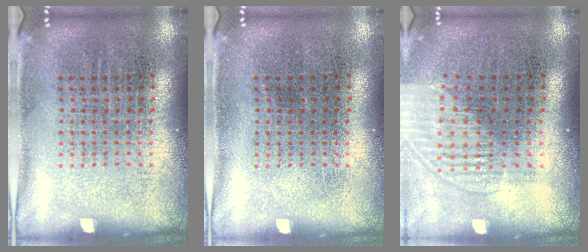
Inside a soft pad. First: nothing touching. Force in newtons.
{"total": 0.0}
{"total": 1.4, "press": 1.3, "slide": 0.7}